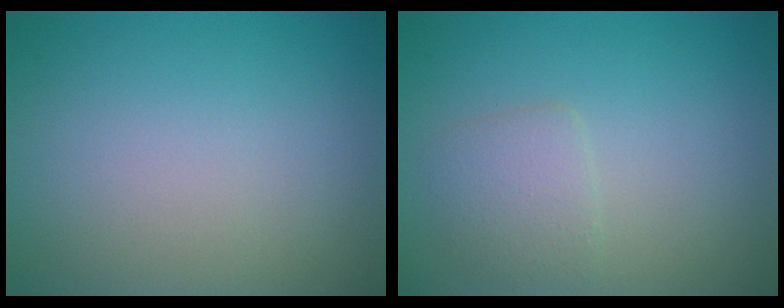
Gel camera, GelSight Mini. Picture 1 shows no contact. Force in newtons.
{"total": 1.9, "press": 1.9, "slide": 0.0}